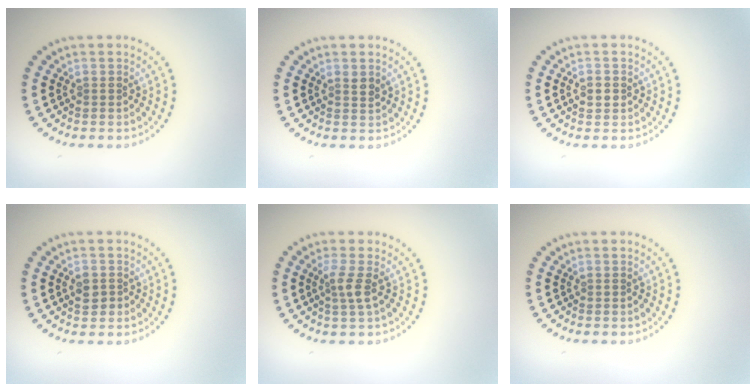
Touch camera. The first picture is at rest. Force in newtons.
{"total": 0.9, "press": 0.8, "slide": 0.4}
{"total": 1.8, "press": 1.7, "slide": 0.2}
{"total": 1.7, "press": 1.6, "slide": 0.3}
{"total": 1.9, "press": 1.3, "slide": 1.3}
{"total": 0.0}